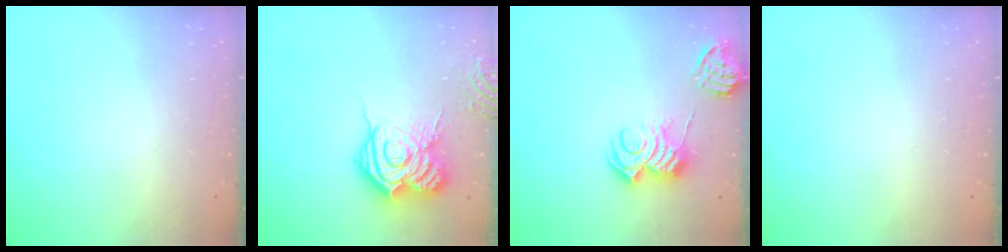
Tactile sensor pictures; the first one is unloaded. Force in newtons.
{"total": 20.0, "press": 19.9, "slide": 2.2}
{"total": 9.3, "press": 9.2, "slide": 1.2}
{"total": 0.0}